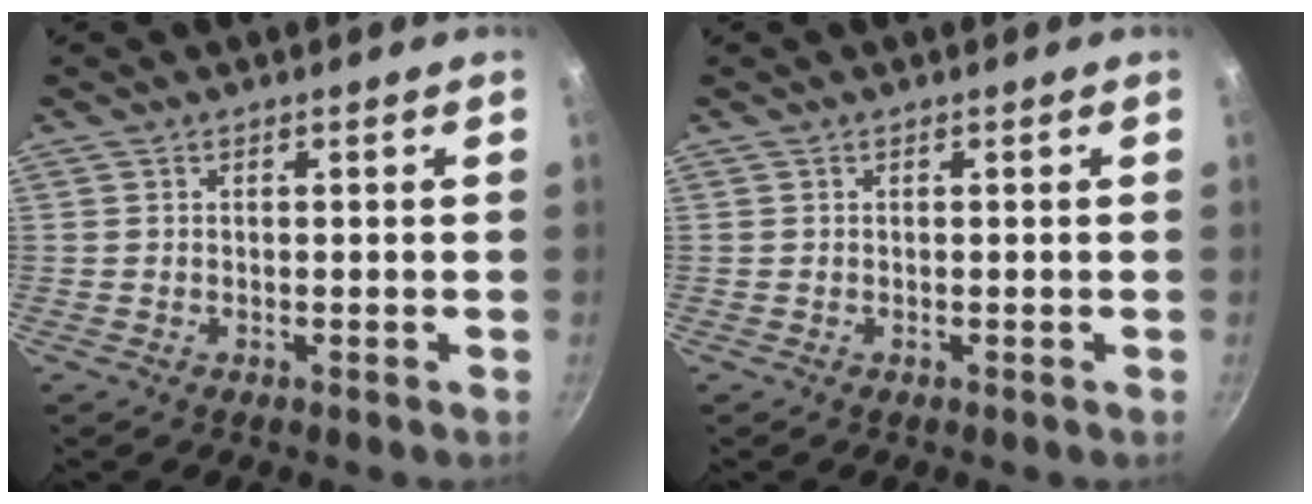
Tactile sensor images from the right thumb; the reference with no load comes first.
{"total": 0.0}